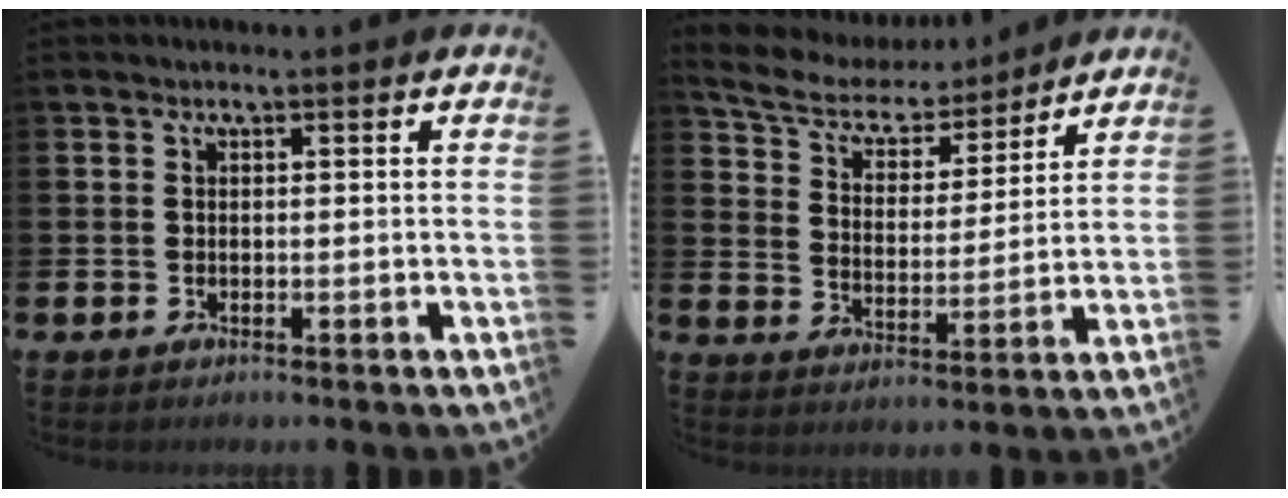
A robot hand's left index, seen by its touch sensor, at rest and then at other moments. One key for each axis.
{"total": 6.3, "fx": 5.9, "fy": 2.1, "fz": 0.9, "tx": -0.059, "ty": -0.041, "tz": 0.100}